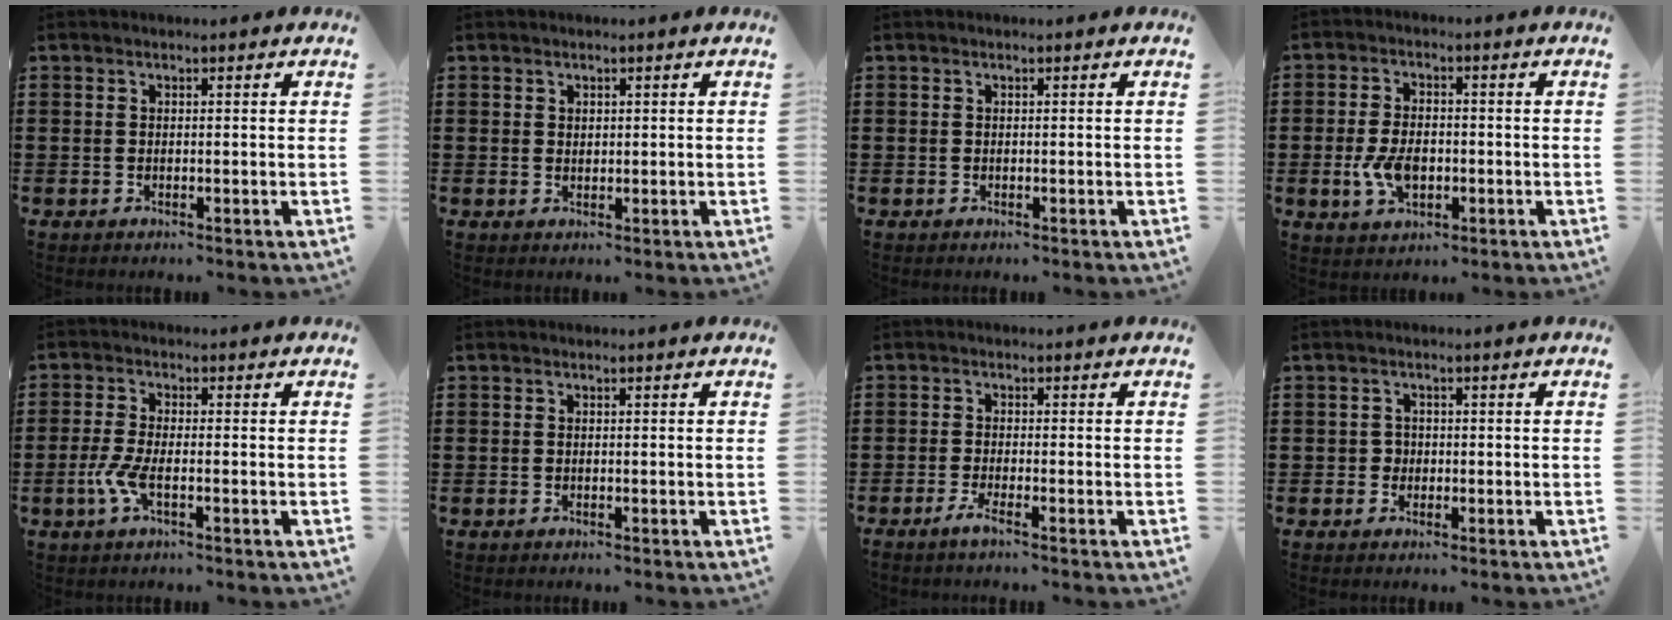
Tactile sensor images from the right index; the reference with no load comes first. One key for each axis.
{"total": 1.0, "fx": 0.7, "fy": 0.7, "fz": 0.2, "tx": -0.005, "ty": 0.002, "tz": 0.013}
{"total": 0.0}
{"total": 6.1, "fx": -1.3, "fy": 3.7, "fz": 4.7, "tx": -0.110, "ty": -0.001, "tz": -0.026}
{"total": 4.2, "fx": -1.5, "fy": 1.2, "fz": 3.8, "tx": -0.099, "ty": -0.012, "tz": -0.036}
{"total": 0.0}
{"total": 1.8, "fx": -1.2, "fy": -0.1, "fz": 1.4, "tx": -0.030, "ty": -0.006, "tz": -0.024}
{"total": 1.4, "fx": -0.3, "fy": 1.3, "fz": 0.5, "tx": -0.012, "ty": 0.004, "tz": -0.006}